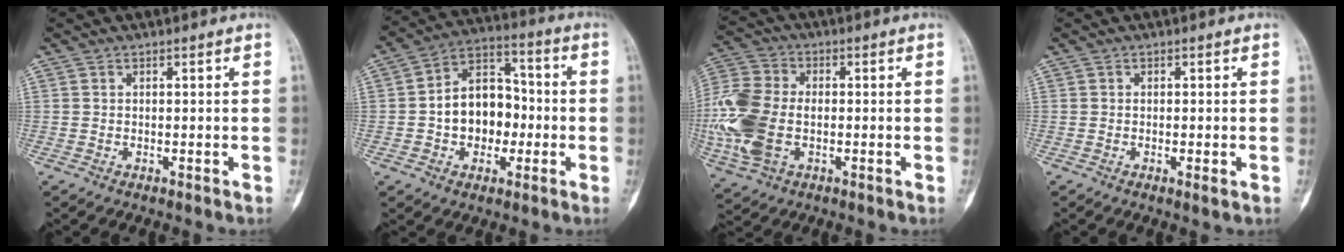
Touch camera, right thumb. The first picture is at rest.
{"total": 13.0, "force": [-1.6, 9.5, 8.8], "torque": [-0.097, 0.040, -0.033]}
{"total": 16.3, "force": [-2.4, 10.7, 12.1], "torque": [-0.286, 0.005, -0.045]}
{"total": 1.6, "force": [-0.5, 0.4, 1.5], "torque": [-0.028, -0.005, -0.009]}